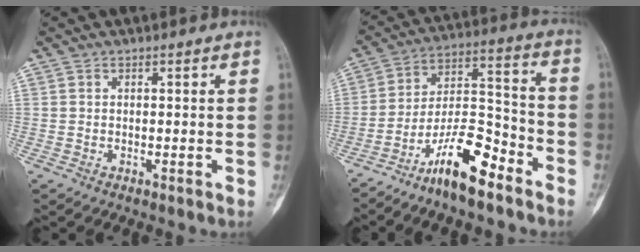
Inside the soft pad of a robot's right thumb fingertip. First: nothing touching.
{"total": 13.2, "force": [-9.1, 3.7, 8.7], "torque": [-0.152, 0.081, -0.168]}